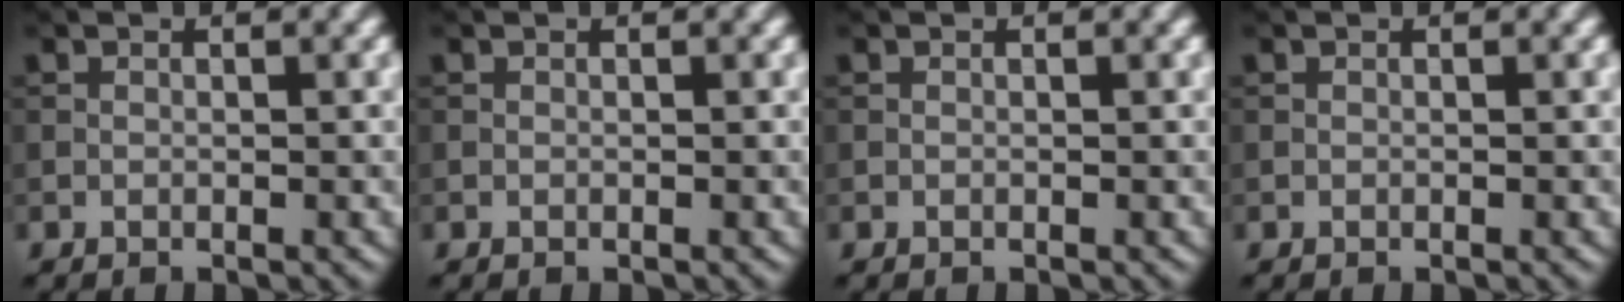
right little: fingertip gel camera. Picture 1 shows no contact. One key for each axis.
{"total": 0.0}
{"total": 0.0}
{"total": 0.0}